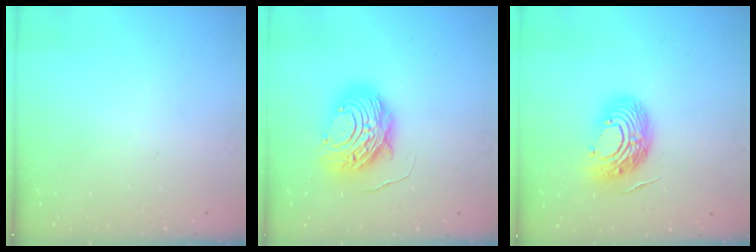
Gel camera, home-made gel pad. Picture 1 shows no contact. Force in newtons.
{"total": 12.8, "press": 12.7, "slide": 1.1}
{"total": 13.7, "press": 13.7, "slide": 1.6}